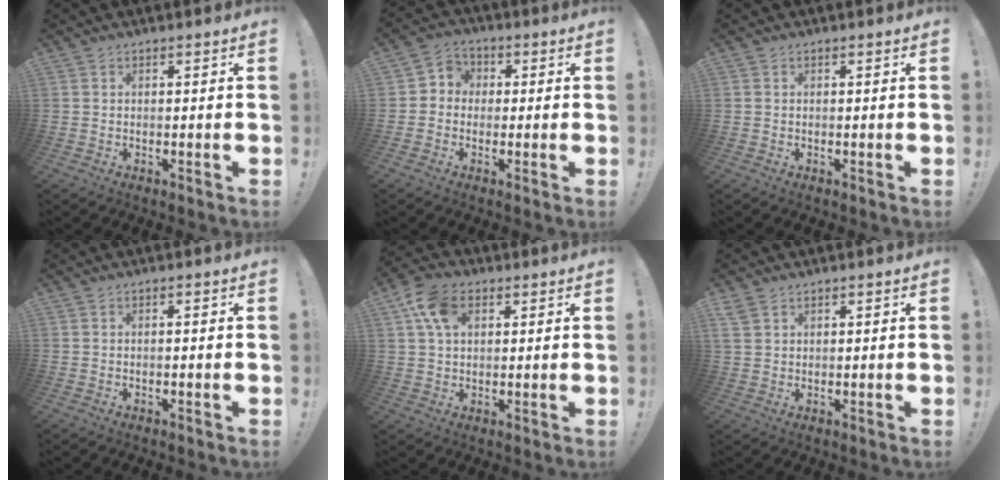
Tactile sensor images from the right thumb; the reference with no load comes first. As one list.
[{"total": 4.9, "force": [-1.4, 4.4, 1.6], "torque": [-0.027, 0.024, -0.022]}, {"total": 0.0}, {"total": 0.7, "force": [-0.6, -0.2, 0.4], "torque": [-0.011, 0.000, -0.010]}, {"total": 10.4, "force": [3.9, 6.8, 6.9], "torque": [-0.119, 0.000, 0.075]}, {"total": 3.3, "force": [2.2, 1.9, 1.5], "torque": [-0.031, -0.001, 0.045]}]